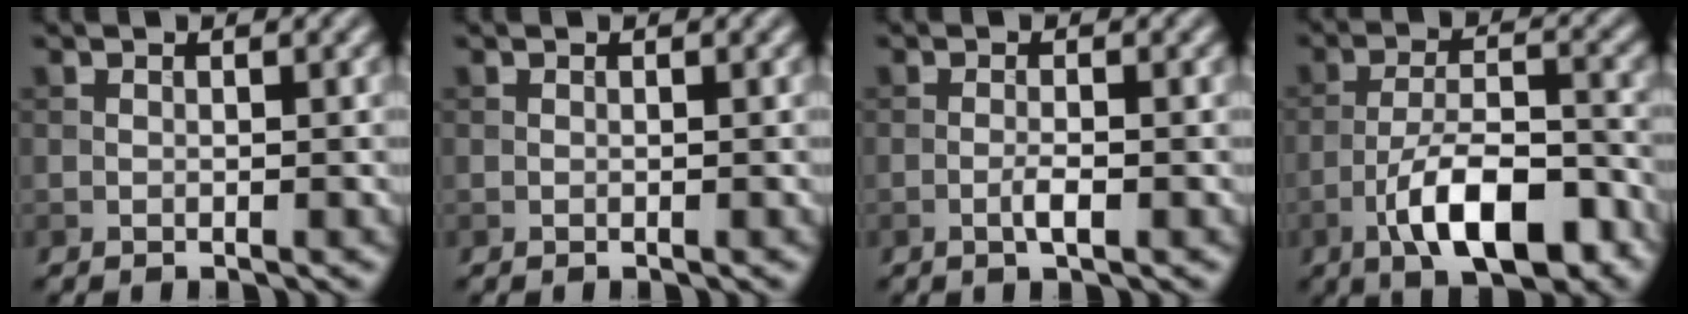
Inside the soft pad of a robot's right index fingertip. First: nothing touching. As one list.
[{"total": 0.0}, {"total": 1.5, "force": [-0.6, 0.2, 1.4], "torque": [-0.026, 0.000, -0.013]}, {"total": 9.0, "force": [-4.7, 3.2, 6.9], "torque": [-0.115, 0.011, -0.082]}]